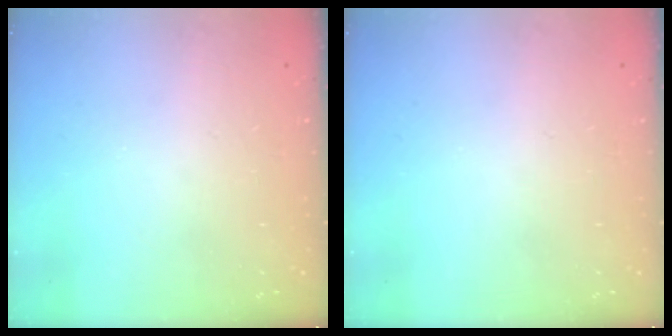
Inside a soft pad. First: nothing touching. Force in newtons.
{"total": 0.0}